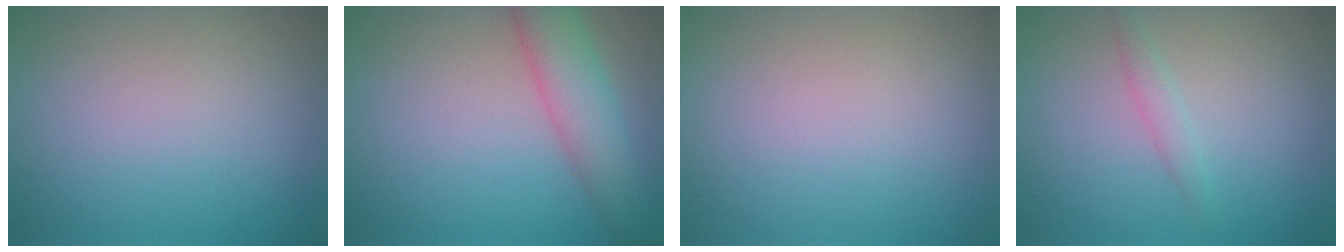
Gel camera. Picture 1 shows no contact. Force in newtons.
{"total": 5.1, "press": 5.1, "slide": 0.3}
{"total": 0.0}
{"total": 1.2, "press": 1.2, "slide": 0.1}